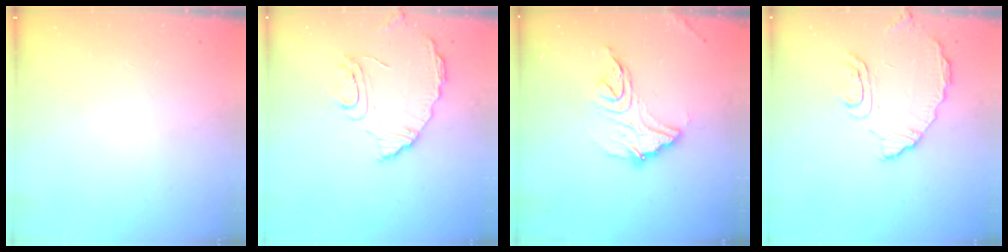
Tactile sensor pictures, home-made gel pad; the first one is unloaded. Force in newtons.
{"total": 10.6, "press": 10.6, "slide": 0.7}
{"total": 12.8, "press": 12.8, "slide": 0.7}
{"total": 9.0, "press": 9.0, "slide": 0.8}